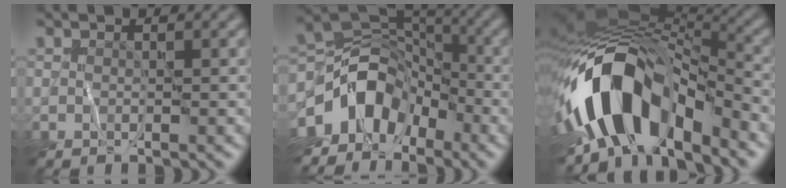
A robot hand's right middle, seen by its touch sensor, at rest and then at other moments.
{"total": 8.6, "force": [-4.2, 6.0, 4.5], "torque": [-0.063, 0.006, -0.091]}
{"total": 14.0, "force": [-5.0, 7.7, 10.5], "torque": [-0.187, 0.005, -0.093]}